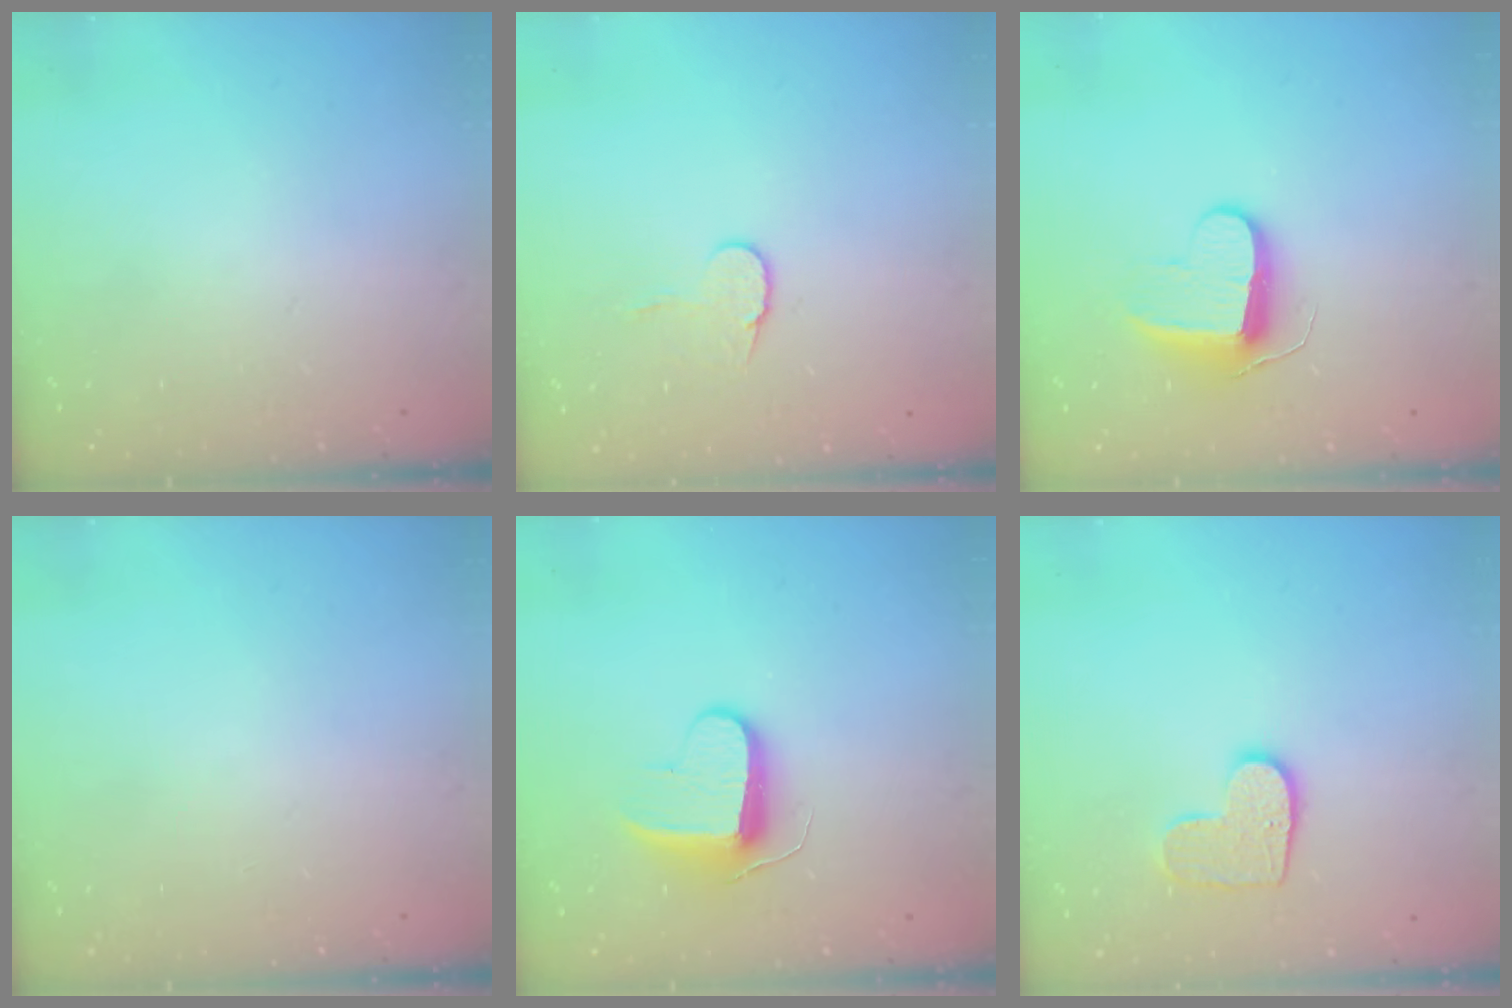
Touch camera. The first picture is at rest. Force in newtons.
{"total": 7.3, "press": 7.3, "slide": 0.4}
{"total": 9.6, "press": 9.6, "slide": 0.3}
{"total": 0.0}
{"total": 9.2, "press": 9.2, "slide": 0.3}
{"total": 9.2, "press": 9.2, "slide": 0.3}